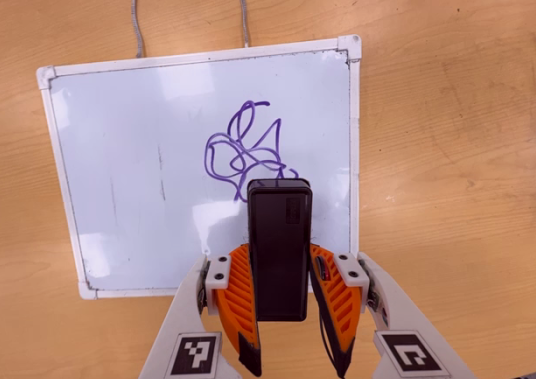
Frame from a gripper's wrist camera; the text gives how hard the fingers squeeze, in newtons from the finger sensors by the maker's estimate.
{"total": 4.0, "left": 2.5, "right": 5.5}